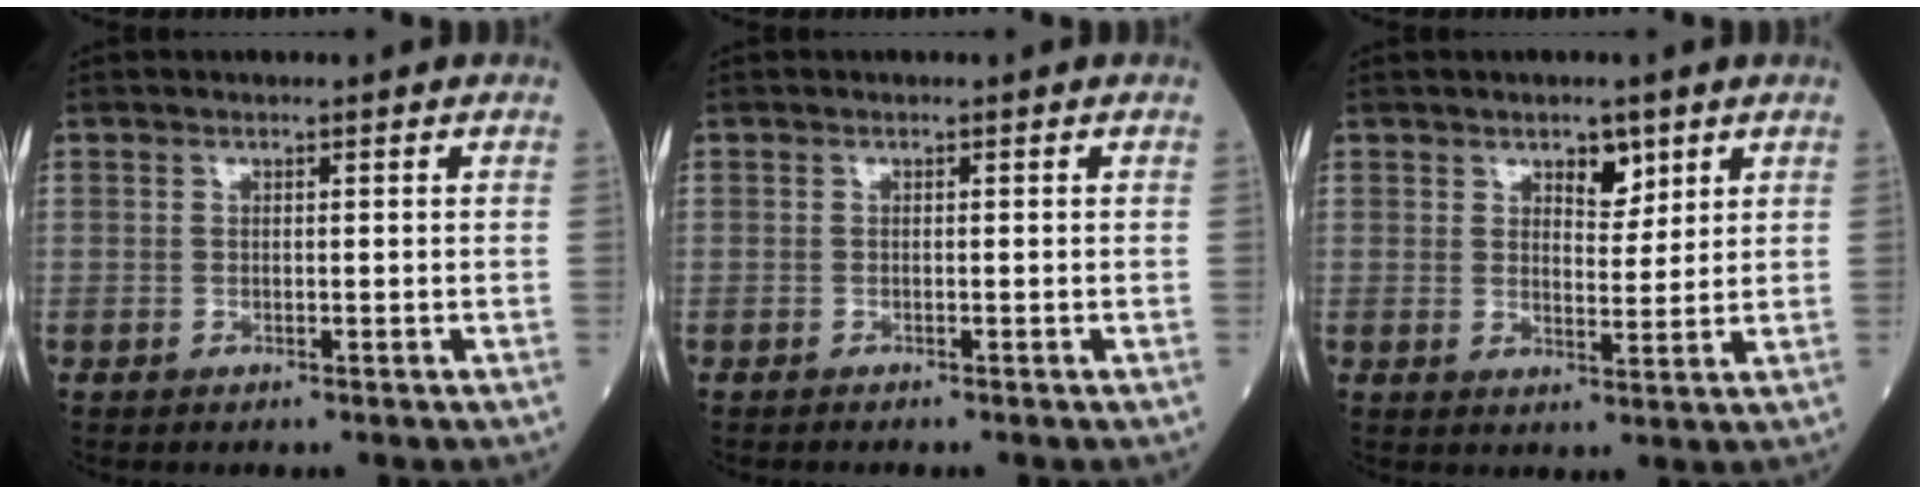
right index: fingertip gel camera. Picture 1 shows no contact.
{"total": 0.6, "force": [-0.6, -0.1, 0.2], "torque": [0.000, 0.000, -0.012]}
{"total": 3.9, "force": [2.4, 1.8, 2.5], "torque": [-0.034, 0.000, 0.038]}